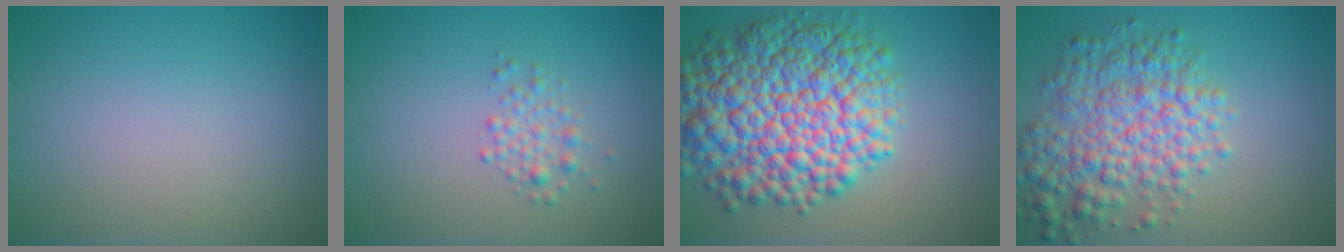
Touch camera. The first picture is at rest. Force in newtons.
{"total": 1.8, "press": 1.8, "slide": 0.1}
{"total": 13.0, "press": 12.9, "slide": 0.4}
{"total": 6.8, "press": 6.8, "slide": 0.2}